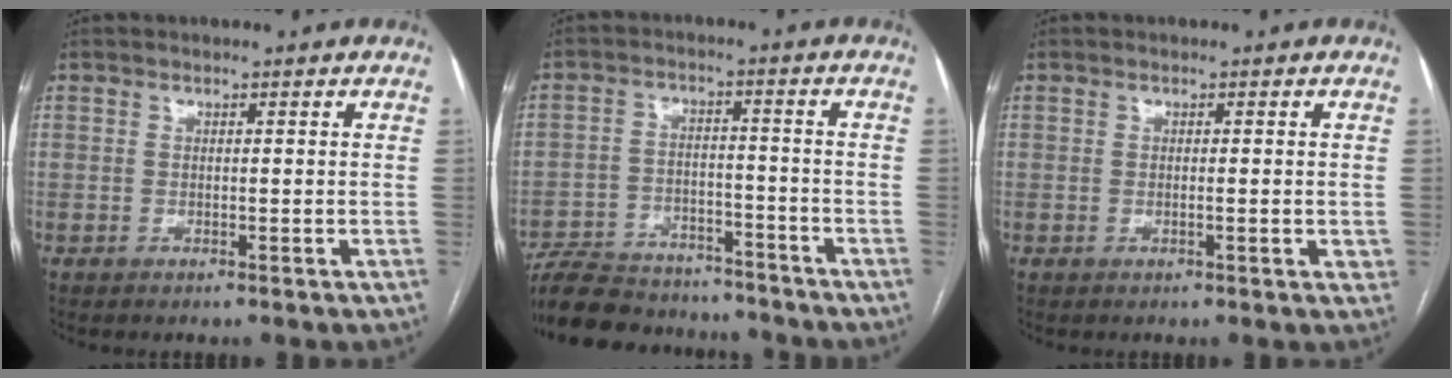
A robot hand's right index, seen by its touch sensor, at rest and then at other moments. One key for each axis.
{"total": 16.3, "fx": -14.6, "fy": 5.5, "fz": 4.7, "tx": -0.102, "ty": 0.013, "tz": -0.217}
{"total": 1.7, "fx": -0.3, "fy": 0.4, "fz": 1.7, "tx": -0.021, "ty": -0.002, "tz": -0.002}